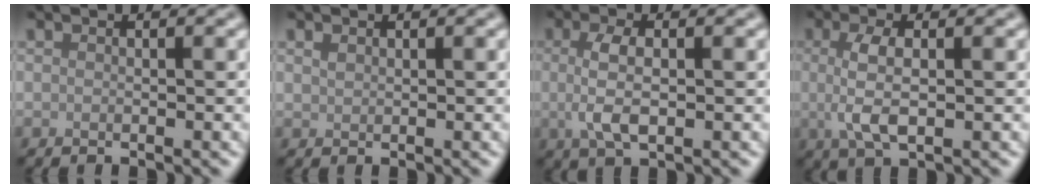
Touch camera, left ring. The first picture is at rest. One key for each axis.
{"total": 0.7, "fx": 0.4, "fy": 0.4, "fz": 0.3, "tx": -0.008, "ty": 0.001, "tz": 0.012}
{"total": 3.5, "fx": 0.0, "fy": 1.4, "fz": 3.2, "tx": -0.070, "ty": -0.002, "tz": 0.000}
{"total": 3.6, "fx": 0.1, "fy": 1.3, "fz": 3.4, "tx": -0.072, "ty": -0.002, "tz": 0.002}